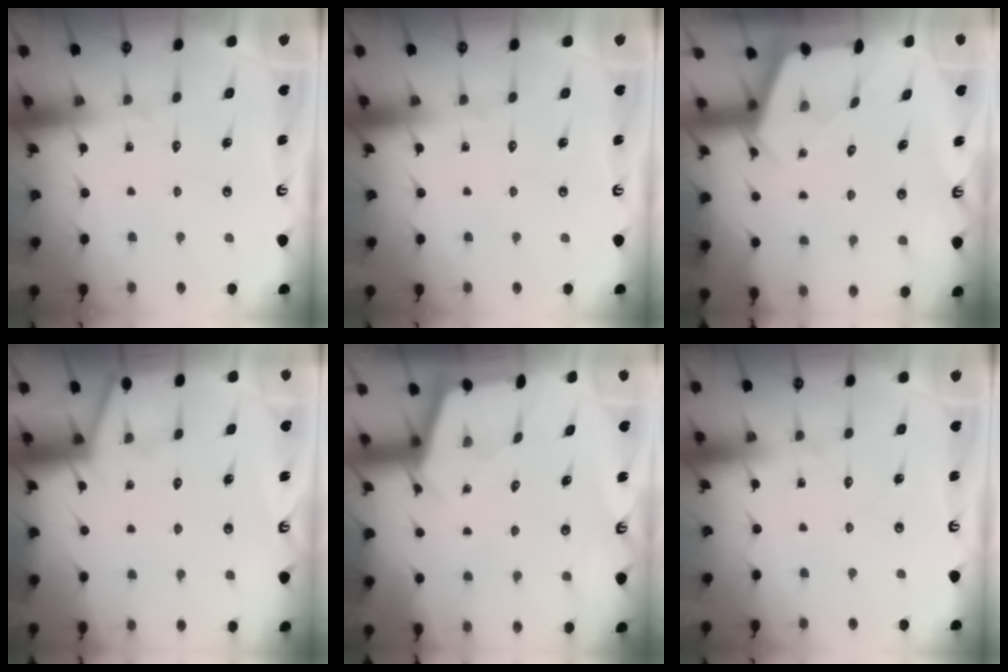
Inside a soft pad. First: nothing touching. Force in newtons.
{"total": 0.0}
{"total": 2.4, "press": 2.4, "slide": 0.3}
{"total": 2.4, "press": 2.4, "slide": 0.2}
{"total": 2.4, "press": 2.4, "slide": 0.3}
{"total": 0.0}